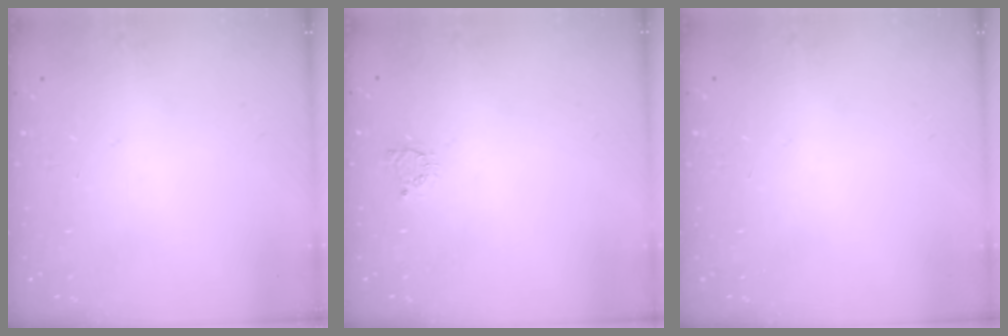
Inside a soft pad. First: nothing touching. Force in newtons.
{"total": 2.4, "press": 2.4, "slide": 0.3}
{"total": 0.0}